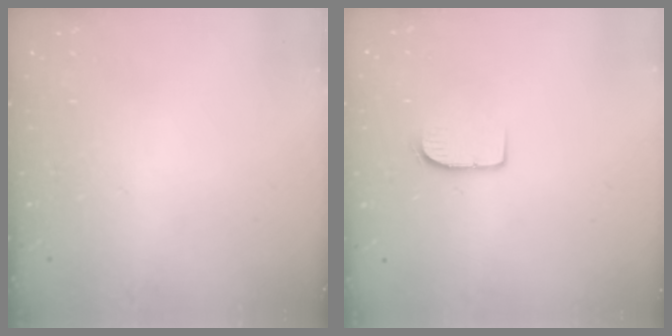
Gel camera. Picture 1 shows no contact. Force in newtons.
{"total": 6.6, "press": 6.6, "slide": 0.5}